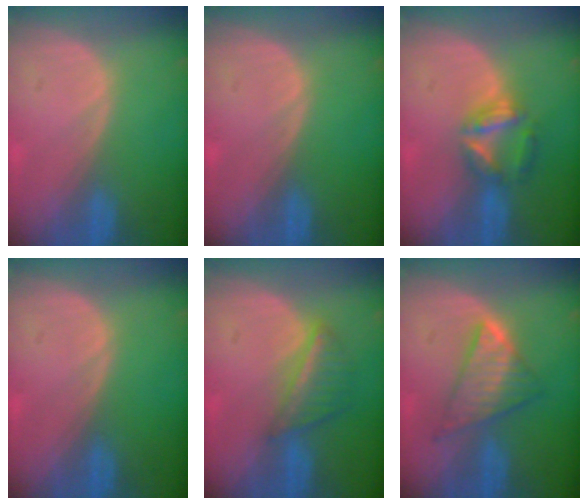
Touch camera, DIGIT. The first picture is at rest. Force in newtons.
{"total": 0.0}
{"total": 6.0, "press": 5.4, "slide": 2.4}
{"total": 0.0}
{"total": 5.6, "press": 5.1, "slide": 2.3}
{"total": 6.4, "press": 6.4, "slide": 0.1}